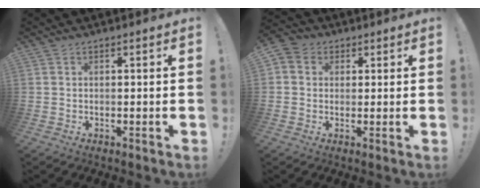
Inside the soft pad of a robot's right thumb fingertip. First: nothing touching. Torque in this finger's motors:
{"motor_torque": [0.19, 0.14, 0.10, -0.10, 0.05]}